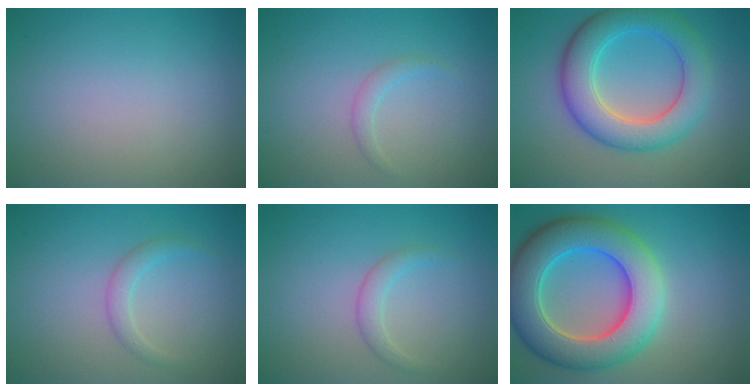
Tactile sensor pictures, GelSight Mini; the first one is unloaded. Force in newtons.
{"total": 1.1, "press": 1.1, "slide": 0.1}
{"total": 7.1, "press": 7.1, "slide": 0.1}
{"total": 1.5, "press": 1.5, "slide": 0.1}
{"total": 1.5, "press": 1.5, "slide": 0.1}
{"total": 10.1, "press": 10.1, "slide": 0.8}